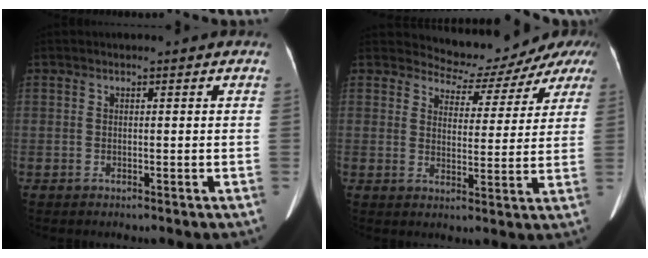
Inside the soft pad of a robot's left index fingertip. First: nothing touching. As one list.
[{"total": 8.1, "force": [7.7, 2.5, 0.2], "torque": [0.000, -0.002, 0.094]}]